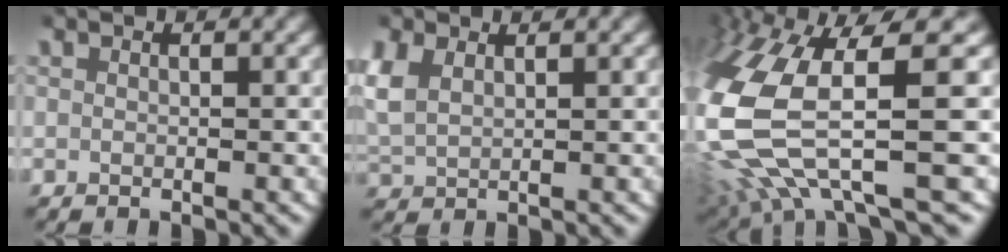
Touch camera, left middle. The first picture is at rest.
{"total": 4.5, "force": [1.2, 3.6, 2.5], "torque": [-0.085, -0.008, 0.030]}
{"total": 12.8, "force": [-1.3, 7.6, 10.2], "torque": [-0.266, -0.043, -0.004]}